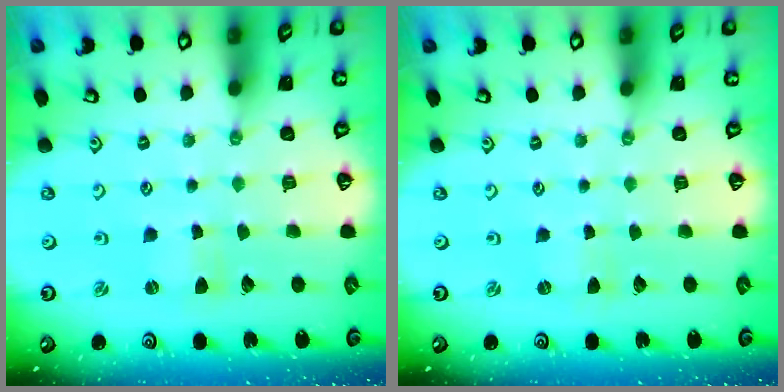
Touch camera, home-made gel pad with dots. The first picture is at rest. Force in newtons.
{"total": 0.0}